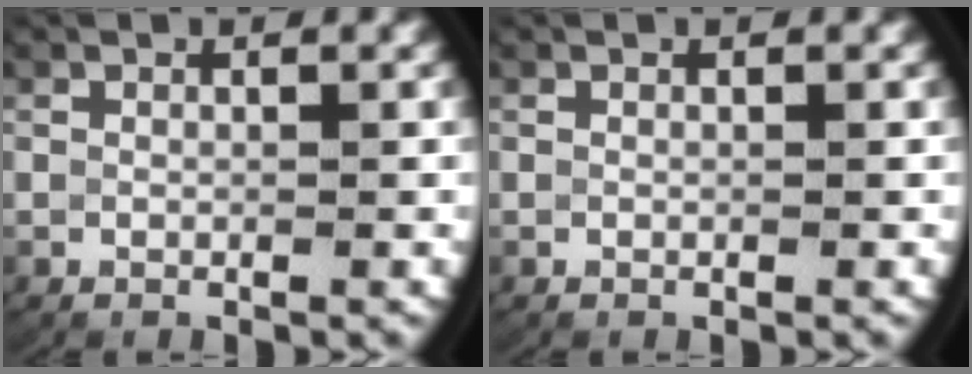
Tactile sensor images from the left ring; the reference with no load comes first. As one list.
[{"total": 0.0}]